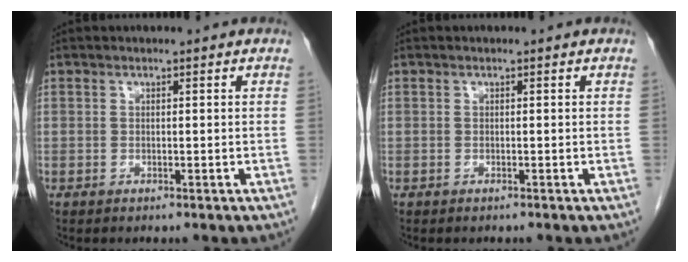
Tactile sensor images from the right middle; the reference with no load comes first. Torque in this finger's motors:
{"motor_torque": [0.50, 0.05, 0.01, 0.01]}